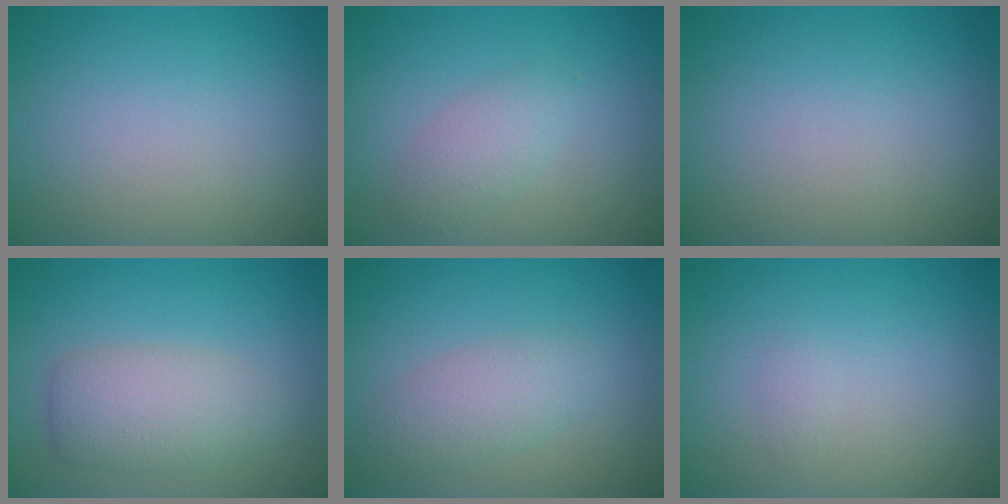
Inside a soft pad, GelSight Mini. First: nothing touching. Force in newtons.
{"total": 2.1, "press": 2.1, "slide": 0.1}
{"total": 0.0}
{"total": 4.0, "press": 4.0, "slide": 0.3}
{"total": 3.0, "press": 3.0, "slide": 0.2}
{"total": 0.5, "press": 0.5, "slide": 0.1}